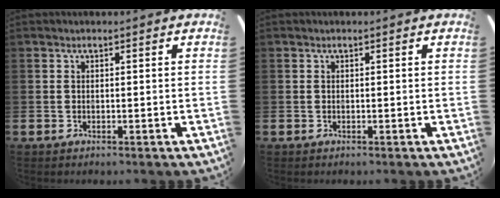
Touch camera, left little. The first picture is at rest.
{"total": 0.0}